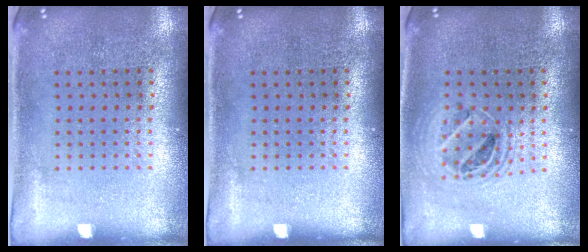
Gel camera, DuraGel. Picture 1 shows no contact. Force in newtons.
{"total": 0.0}
{"total": 1.5, "press": 1.3, "slide": 0.7}